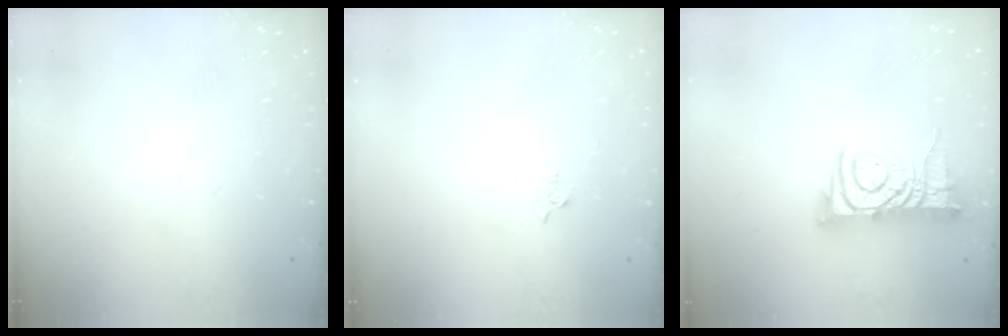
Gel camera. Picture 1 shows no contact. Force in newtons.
{"total": 2.9, "press": 2.8, "slide": 0.4}
{"total": 10.7, "press": 10.6, "slide": 1.2}